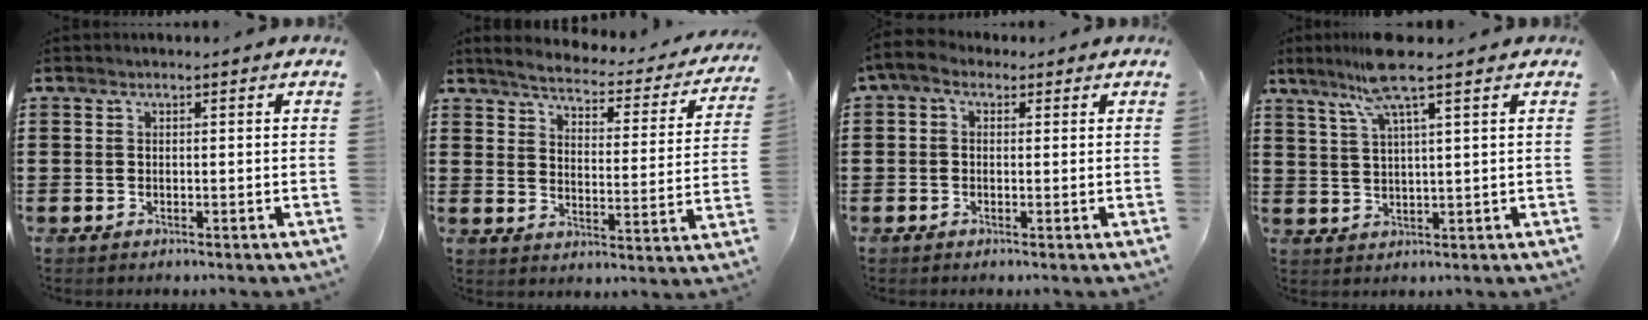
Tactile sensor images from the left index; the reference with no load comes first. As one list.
[{"total": 3.4, "force": [3.2, 0.2, 1.1], "torque": [-0.044, -0.028, 0.046]}, {"total": 2.7, "force": [0.5, 1.7, 2.1], "torque": [-0.051, 0.006, 0.006]}, {"total": 7.8, "force": [5.3, 0.2, 5.7], "torque": [-0.126, -0.001, 0.095]}]